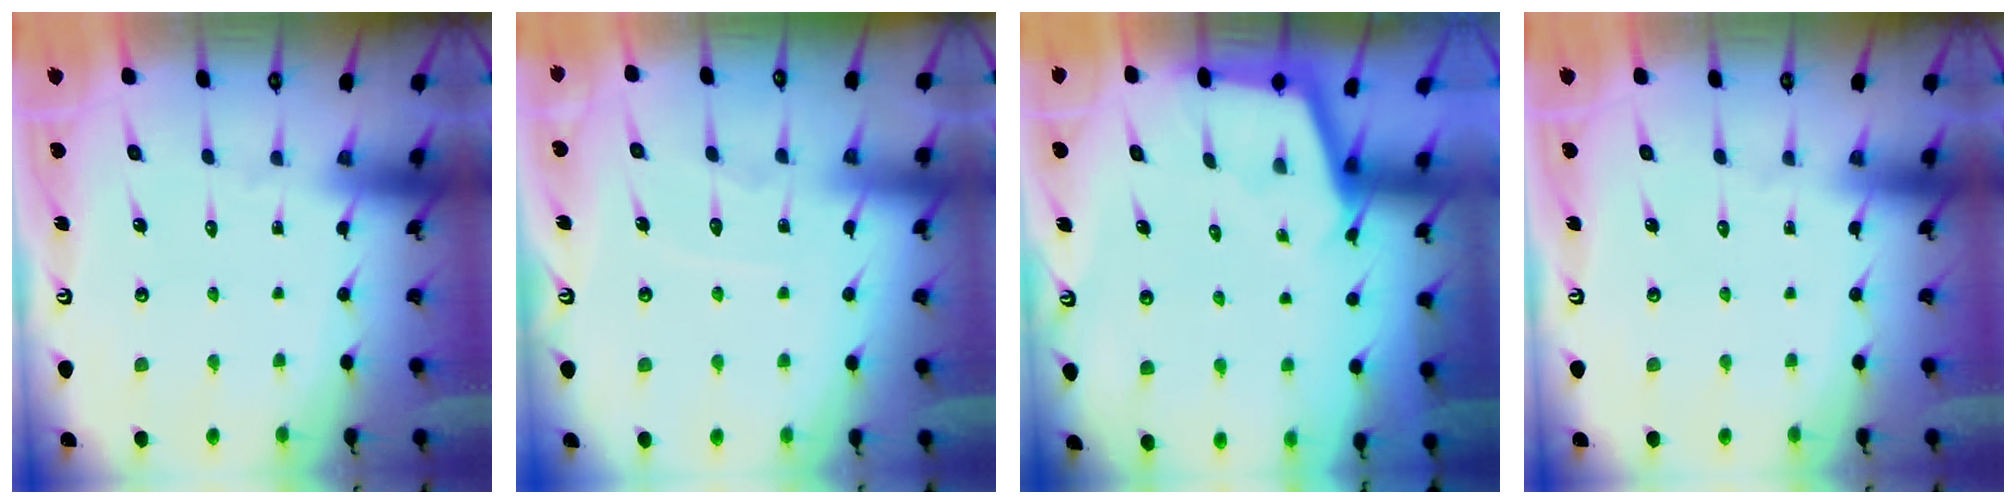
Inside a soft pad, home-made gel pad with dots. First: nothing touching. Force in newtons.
{"total": 5.6, "press": 5.6, "slide": 0.6}
{"total": 2.2, "press": 2.2, "slide": 0.1}
{"total": 0.0}